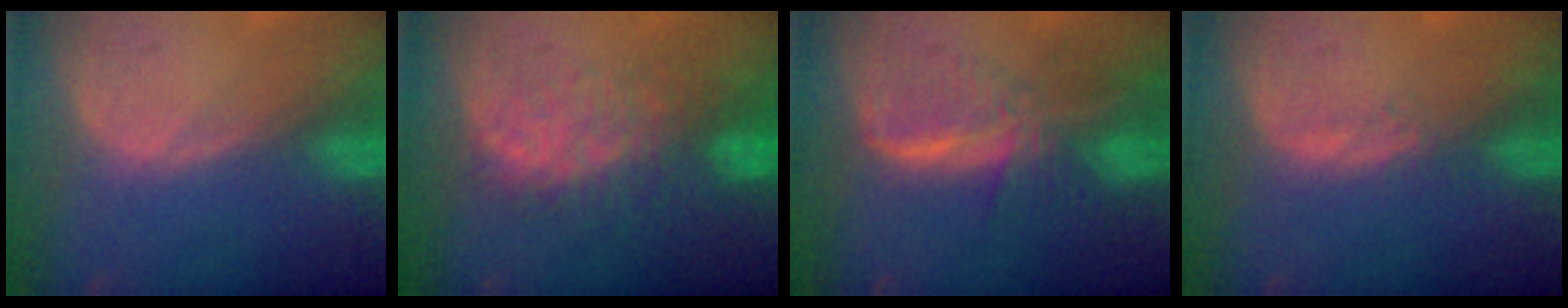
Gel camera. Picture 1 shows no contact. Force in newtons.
{"total": 8.5, "press": 7.7, "slide": 3.6}
{"total": 8.2, "press": 7.0, "slide": 4.2}
{"total": 1.1, "press": 1.0, "slide": 0.5}